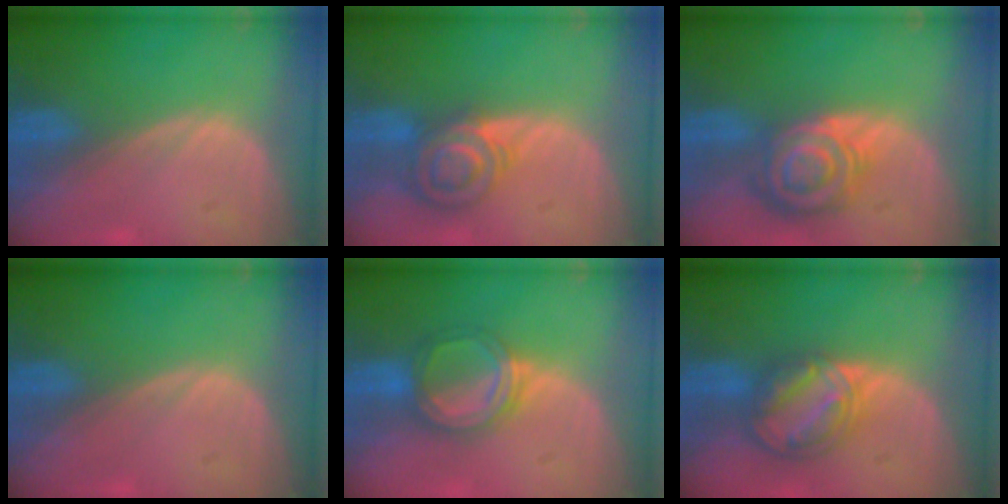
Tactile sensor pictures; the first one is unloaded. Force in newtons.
{"total": 7.0, "press": 6.4, "slide": 2.8}
{"total": 8.6, "press": 7.5, "slide": 4.2}
{"total": 0.0}
{"total": 6.2, "press": 5.7, "slide": 2.6}
{"total": 8.1, "press": 7.0, "slide": 4.2}